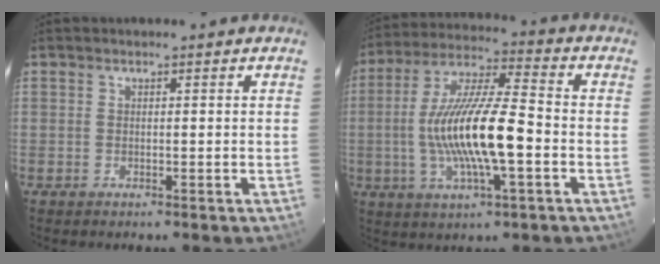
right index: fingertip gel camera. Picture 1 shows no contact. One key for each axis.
{"total": 16.7, "fx": -2.9, "fy": 3.1, "fz": 16.1, "tx": -0.313, "ty": 0.000, "tz": -0.056}